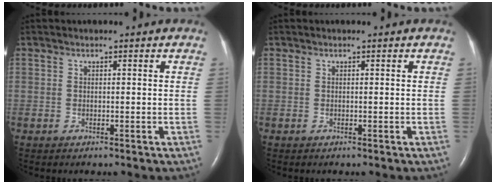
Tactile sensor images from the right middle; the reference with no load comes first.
{"total": 0.0}